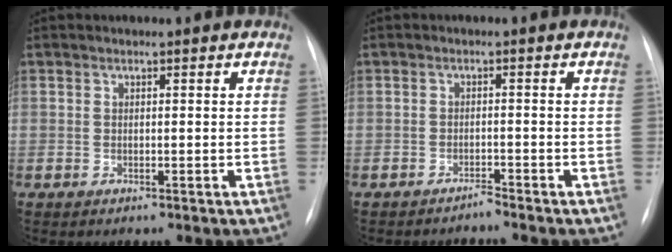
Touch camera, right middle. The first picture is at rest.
{"total": 1.2, "force": [-1.2, -0.2, -0.2], "torque": [0.009, -0.004, -0.016]}